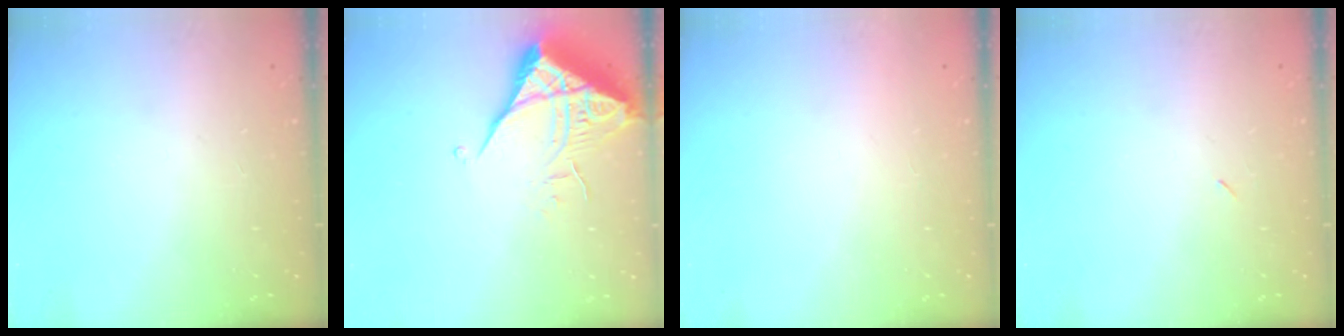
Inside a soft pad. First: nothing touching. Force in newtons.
{"total": 6.6, "press": 6.6, "slide": 0.4}
{"total": 1.5, "press": 1.5, "slide": 0.1}
{"total": 2.2, "press": 1.8, "slide": 1.2}